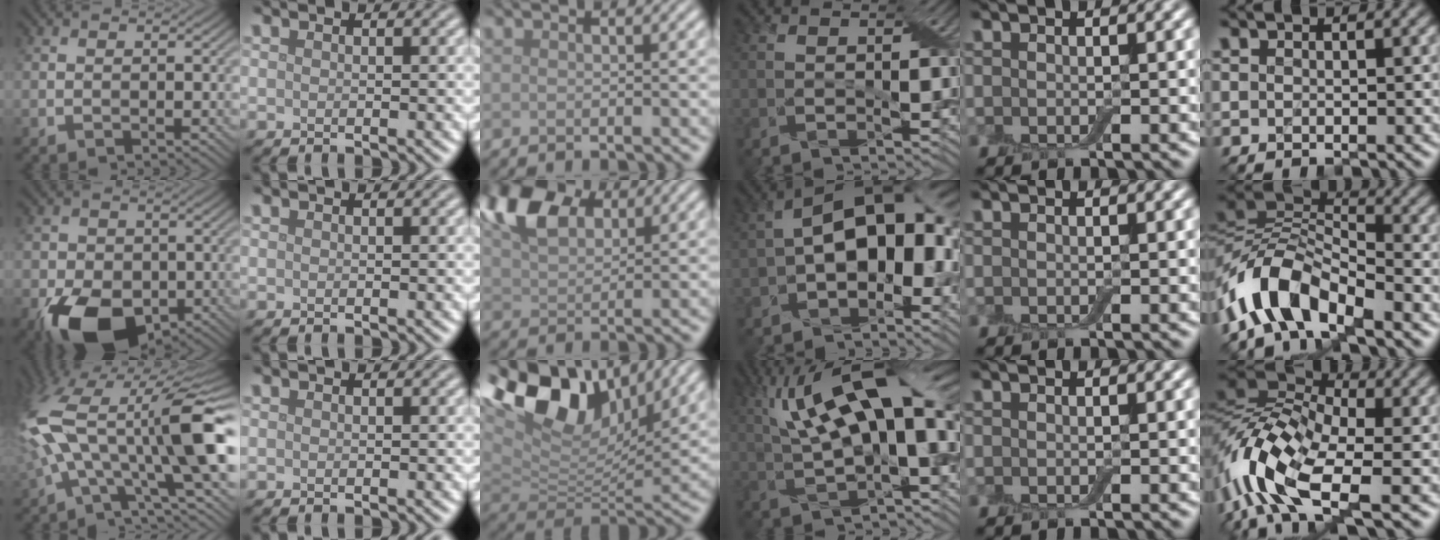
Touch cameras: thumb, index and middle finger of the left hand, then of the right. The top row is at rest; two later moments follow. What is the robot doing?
{"motion": "extract", "object": "airpods case & airpods"}